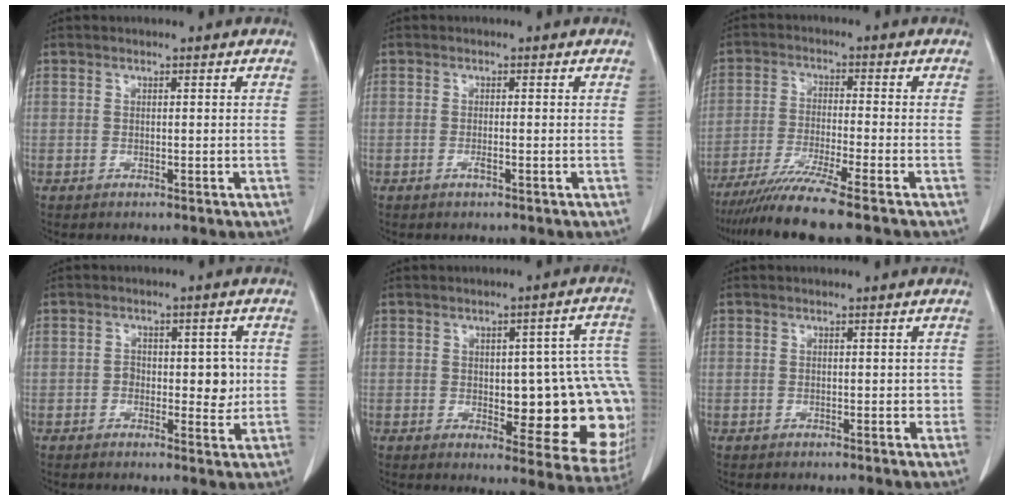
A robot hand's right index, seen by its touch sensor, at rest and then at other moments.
{"total": 1.0, "force": [-0.5, 0.0, 0.9], "torque": [-0.019, 0.001, -0.008]}
{"total": 10.2, "force": [-8.0, -1.5, 6.0], "torque": [-0.097, -0.032, -0.134]}
{"total": 5.1, "force": [-0.3, 2.9, 4.1], "torque": [-0.041, 0.006, -0.003]}
{"total": 19.7, "force": [-2.2, 6.6, 18.4], "torque": [-0.145, 0.033, 0.000]}
{"total": 1.2, "force": [-0.3, 0.8, 0.9], "torque": [-0.003, 0.004, -0.003]}